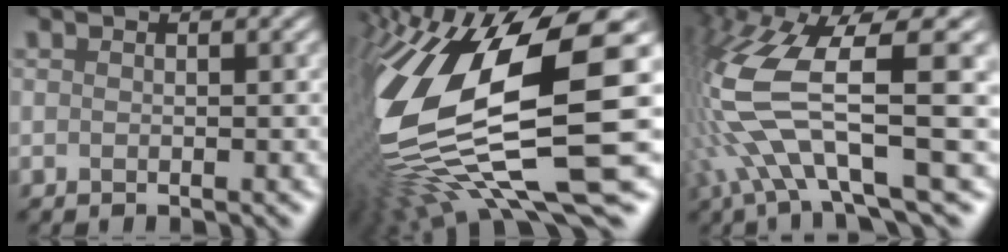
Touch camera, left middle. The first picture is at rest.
{"total": 14.1, "force": [0.3, 5.2, 13.1], "torque": [-0.276, -0.005, 0.008]}
{"total": 11.1, "force": [-0.6, 3.6, 10.5], "torque": [-0.228, -0.002, -0.005]}